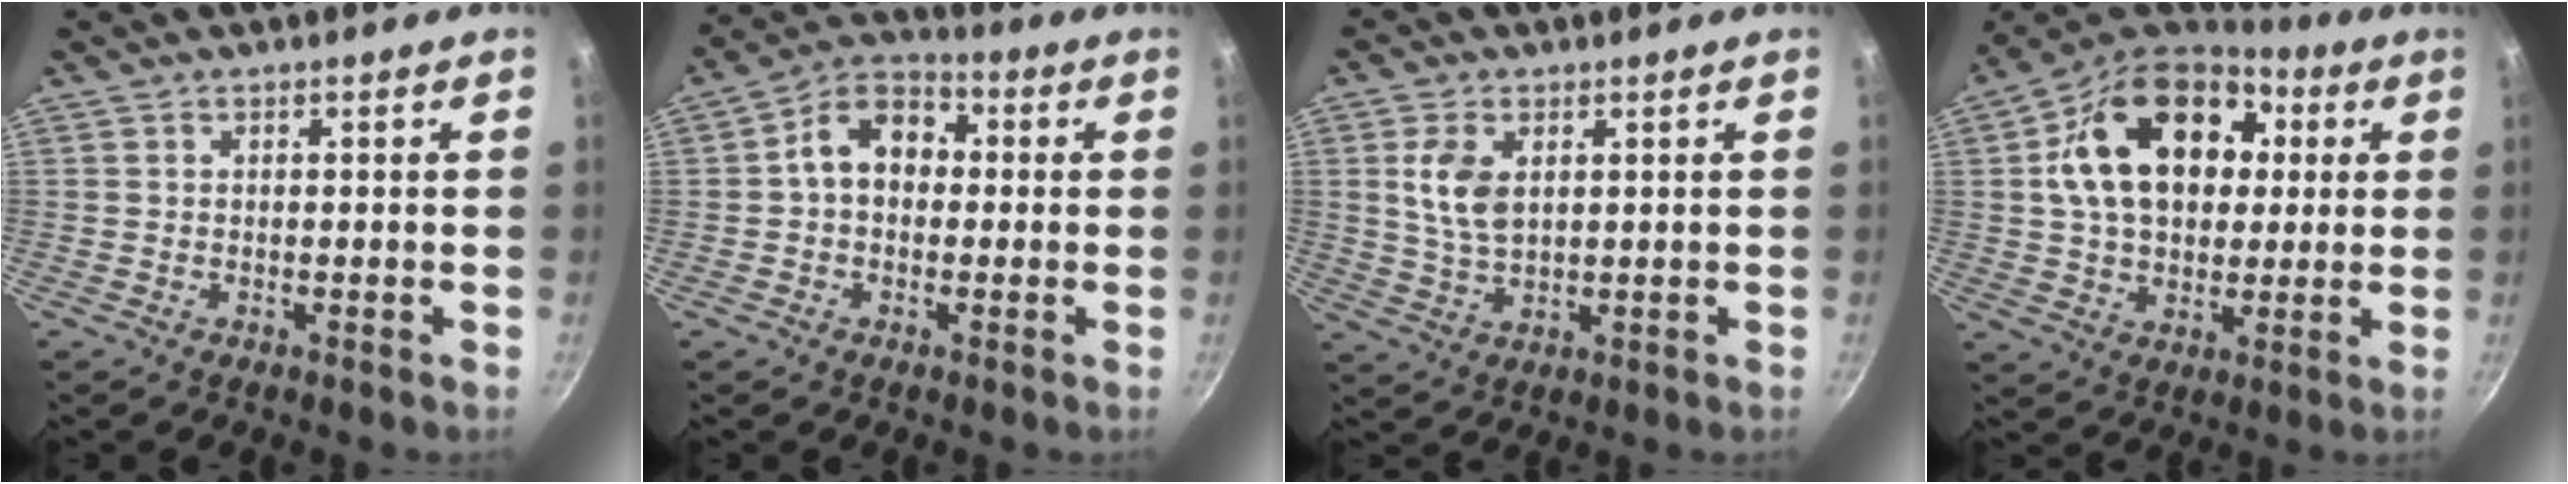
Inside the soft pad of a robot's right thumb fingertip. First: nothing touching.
{"total": 9.7, "force": [0.6, 7.3, 6.3], "torque": [-0.066, 0.030, -0.011]}
{"total": 7.2, "force": [1.8, 4.4, 5.4], "torque": [-0.099, -0.009, 0.037]}
{"total": 22.3, "force": [5.1, 15.5, 15.2], "torque": [-0.231, 0.019, 0.073]}